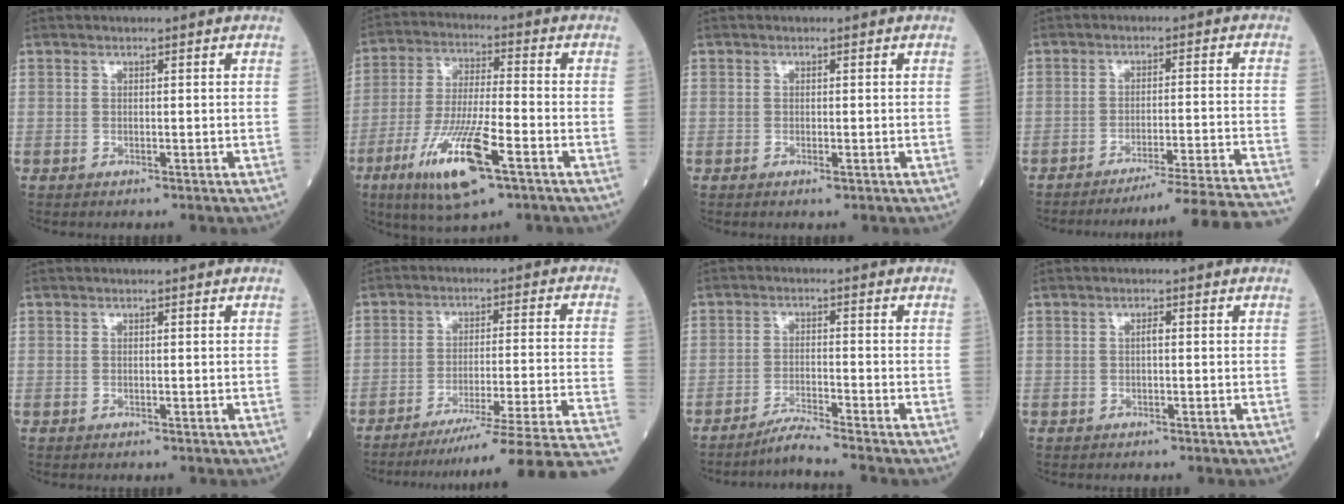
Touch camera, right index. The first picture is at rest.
{"total": 13.9, "force": [-6.6, 2.1, 12.1], "torque": [-0.240, -0.025, -0.116]}
{"total": 0.9, "force": [-0.4, 0.2, 0.8], "torque": [-0.014, -0.003, -0.006]}
{"total": 20.3, "force": [-19.1, -3.4, 5.8], "torque": [-0.027, -0.035, -0.249]}
{"total": 0.0}
{"total": 23.3, "force": [-20.5, -3.8, 10.2], "torque": [-0.072, -0.034, -0.279]}
{"total": 4.1, "force": [-3.6, -1.8, 0.9], "torque": [-0.021, -0.022, -0.067]}
{"total": 0.8, "force": [0.0, 0.2, 0.7], "torque": [-0.014, 0.002, -0.001]}